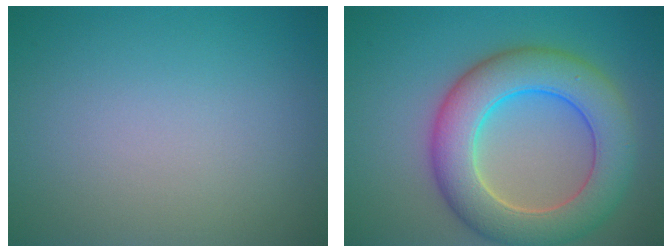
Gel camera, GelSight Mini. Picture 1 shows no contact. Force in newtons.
{"total": 8.7, "press": 8.7, "slide": 0.4}